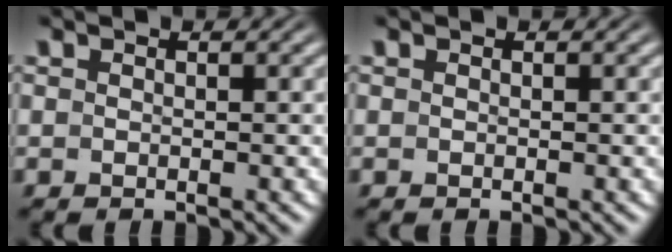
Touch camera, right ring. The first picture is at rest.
{"total": 0.0}